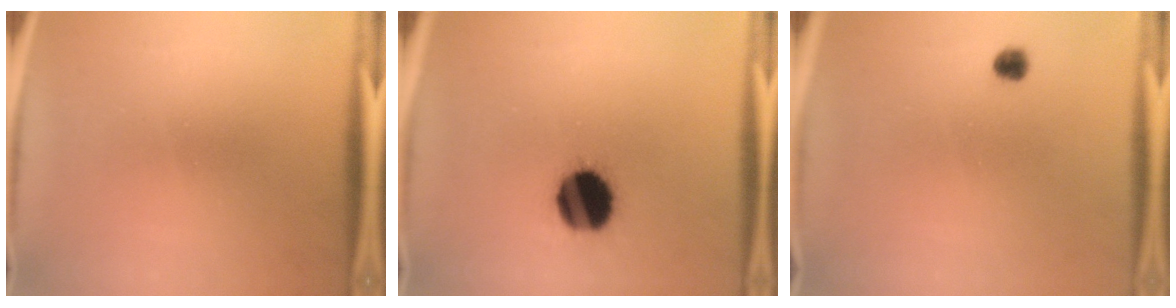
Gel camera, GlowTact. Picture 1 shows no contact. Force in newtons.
{"total": 15.0}
{"total": 2.4}